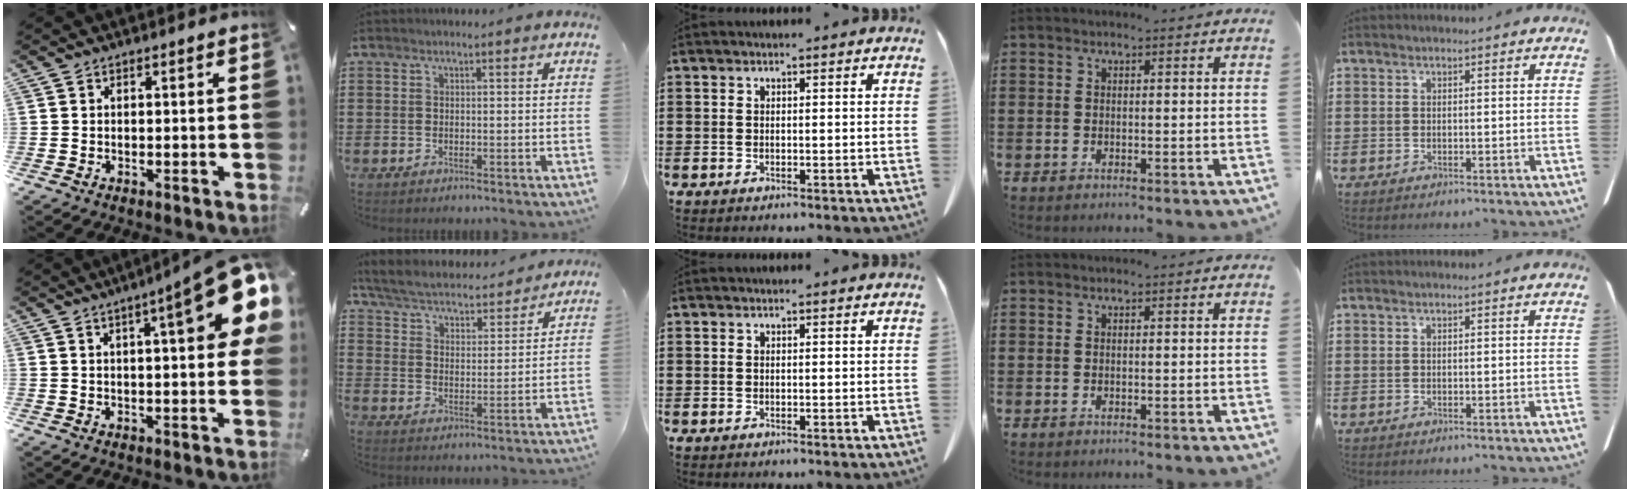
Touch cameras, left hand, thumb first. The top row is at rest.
{"thumb": {"total": 18.6, "force": [7.2, 4.2, 16.6], "torque": [-0.219, -0.041, 0.102]}, "index": {"total": 4.9, "force": [4.8, 0.2, 1.1], "torque": [-0.046, -0.031, 0.077]}}